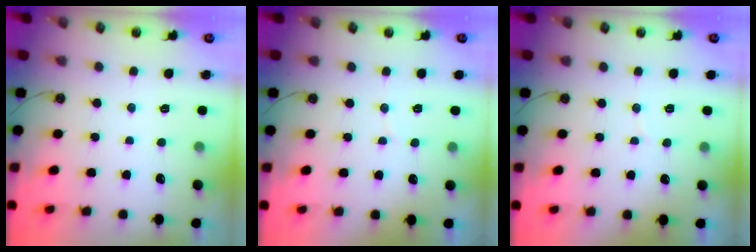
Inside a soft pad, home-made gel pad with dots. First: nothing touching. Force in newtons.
{"total": 2.6, "press": 2.6, "slide": 0.4}
{"total": 2.6, "press": 2.6, "slide": 0.4}